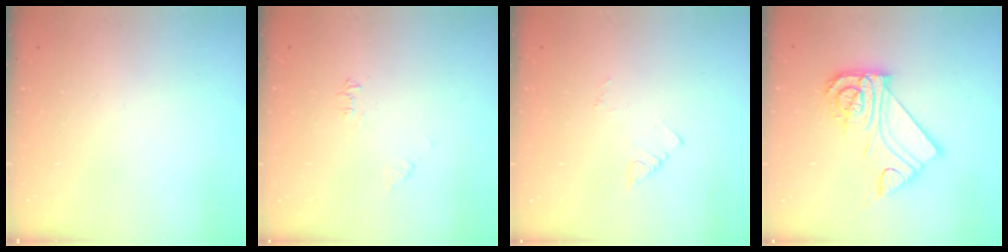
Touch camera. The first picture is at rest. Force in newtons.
{"total": 5.3, "press": 5.3, "slide": 0.6}
{"total": 3.7, "press": 3.7, "slide": 0.2}
{"total": 13.6, "press": 13.6, "slide": 0.7}